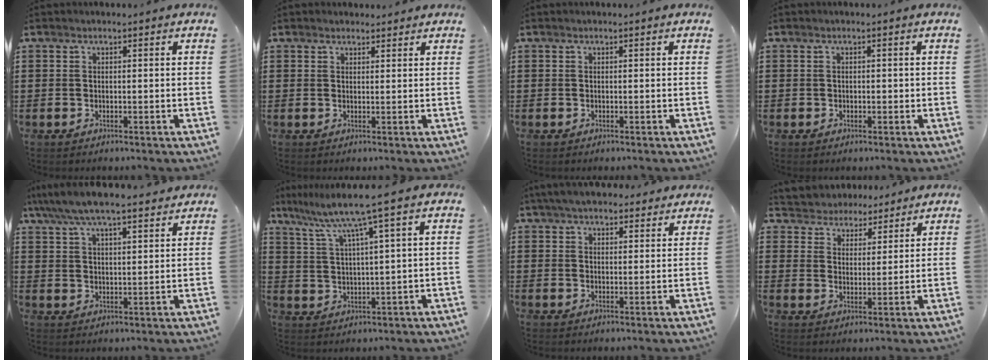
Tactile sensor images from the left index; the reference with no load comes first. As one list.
[{"total": 1.5, "force": [1.4, 0.5, 0.1], "torque": [-0.004, 0.002, 0.029]}, {"total": 0.0}, {"total": 0.6, "force": [0.1, 0.4, 0.4], "torque": [-0.010, 0.003, 0.001]}, {"total": 5.9, "force": [5.3, 0.8, 2.7], "torque": [-0.070, -0.018, 0.092]}, {"total": 6.7, "force": [4.4, -0.8, 5.0], "torque": [-0.116, -0.025, 0.069]}, {"total": 4.6, "force": [4.2, 1.1, 1.6], "torque": [-0.042, -0.003, 0.079]}, {"total": 4.1, "force": [3.8, 1.3, -0.7], "torque": [-0.012, -0.017, 0.067]}]